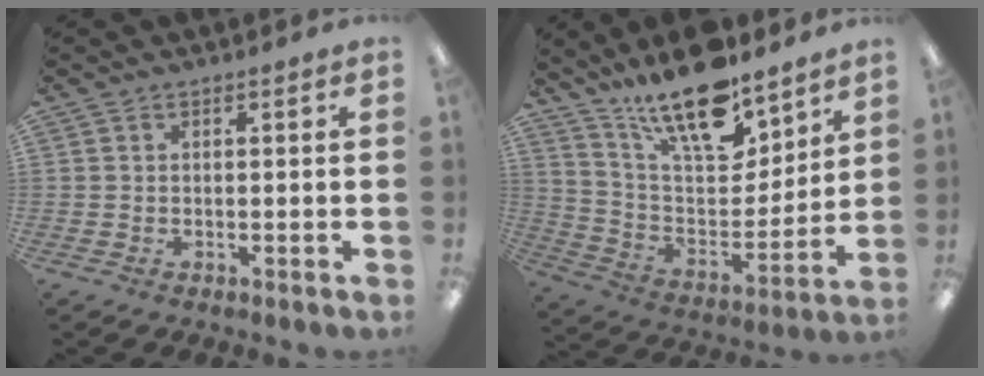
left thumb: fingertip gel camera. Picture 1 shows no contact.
{"total": 19.5, "force": [15.0, 6.6, 10.6], "torque": [-0.187, -0.099, 0.259]}